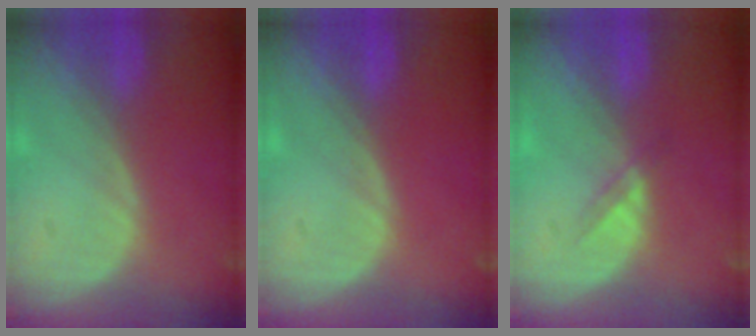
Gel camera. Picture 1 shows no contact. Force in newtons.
{"total": 0.0}
{"total": 1.8, "press": 1.4, "slide": 1.0}